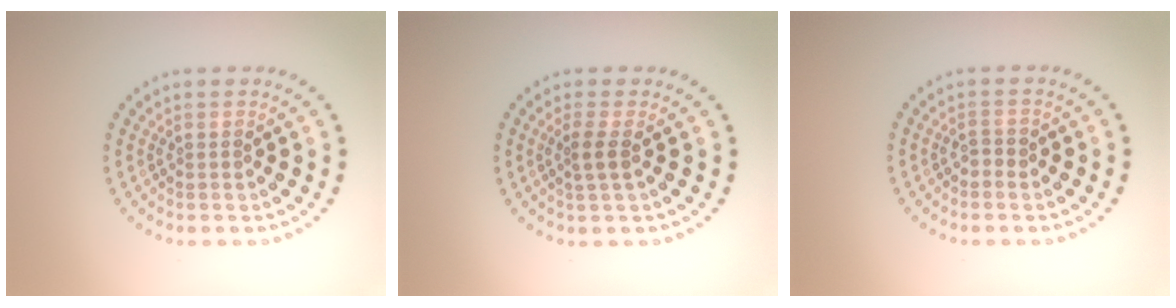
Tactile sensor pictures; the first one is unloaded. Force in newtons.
{"total": 1.6, "press": 1.2, "slide": 1.0}
{"total": 0.9, "press": 0.8, "slide": 0.3}